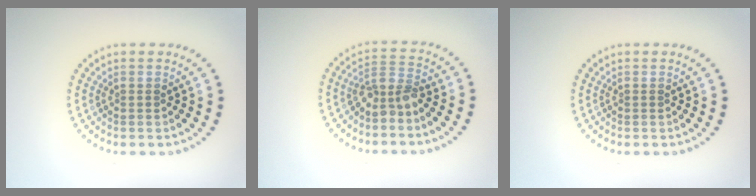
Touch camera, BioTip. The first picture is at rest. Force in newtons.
{"total": 2.5, "press": 1.9, "slide": 1.6}
{"total": 0.0}